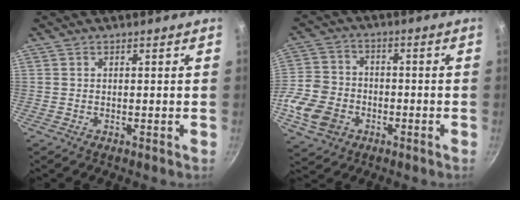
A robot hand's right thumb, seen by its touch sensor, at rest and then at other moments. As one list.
[{"total": 13.3, "force": [-4.6, 10.5, 6.7], "torque": [-0.128, 0.029, -0.091]}]